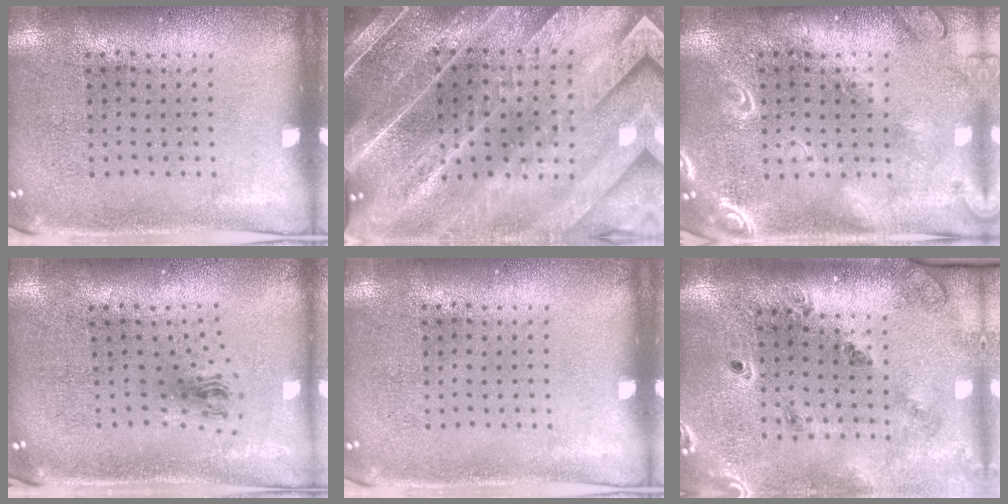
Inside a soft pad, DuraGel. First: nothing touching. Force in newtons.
{"total": 5.5, "press": 4.7, "slide": 2.8}
{"total": 2.1, "press": 2.1, "slide": 0.2}
{"total": 1.0, "press": 0.4, "slide": 0.9}
{"total": 0.0}
{"total": 1.4, "press": 1.4, "slide": 0.3}